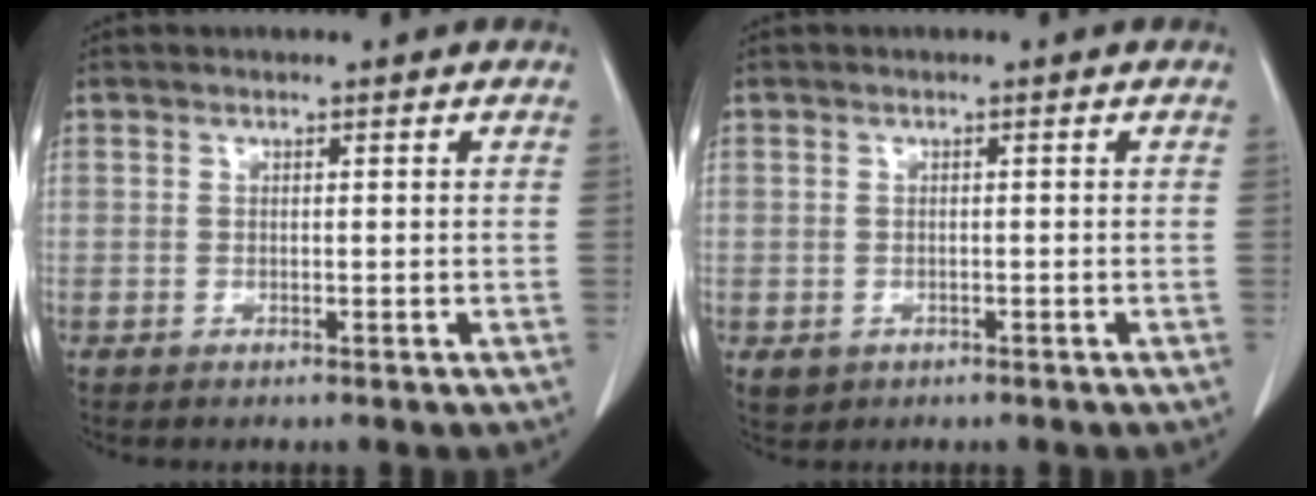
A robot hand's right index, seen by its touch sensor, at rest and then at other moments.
{"total": 2.1, "force": [-0.8, 1.9, 0.5], "torque": [-0.007, 0.002, -0.004]}